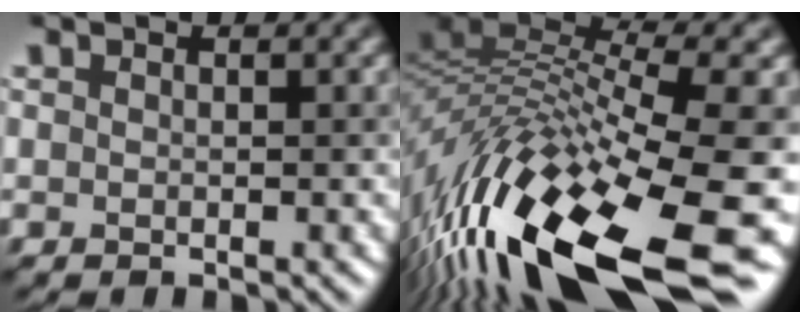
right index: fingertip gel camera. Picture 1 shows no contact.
{"total": 16.8, "force": [-6.2, 5.1, 14.7], "torque": [-0.292, 0.012, -0.111]}